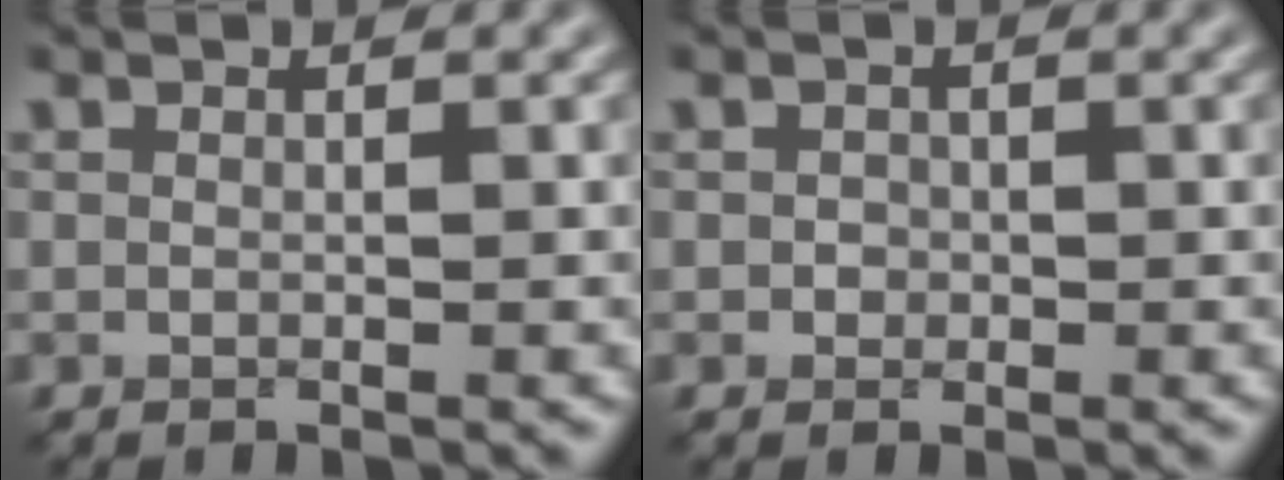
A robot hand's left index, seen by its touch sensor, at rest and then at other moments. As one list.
[{"total": 0.7, "force": [0.0, 0.7, 0.2], "torque": [0.000, -0.001, -0.002]}]